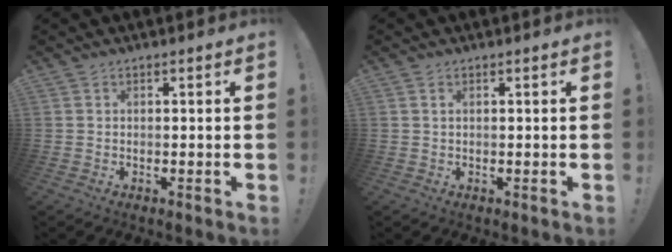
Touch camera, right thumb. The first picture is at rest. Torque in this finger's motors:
{"motor_torque": [-0.39, 0.22, 0.05, -0.03, -0.01]}